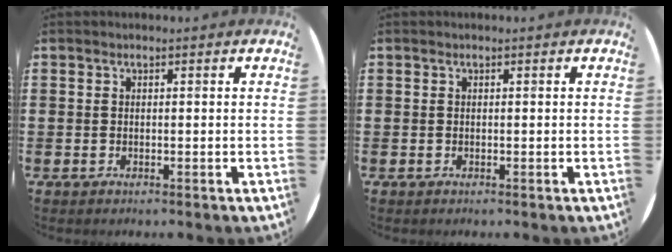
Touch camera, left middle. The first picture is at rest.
{"total": 0.0}